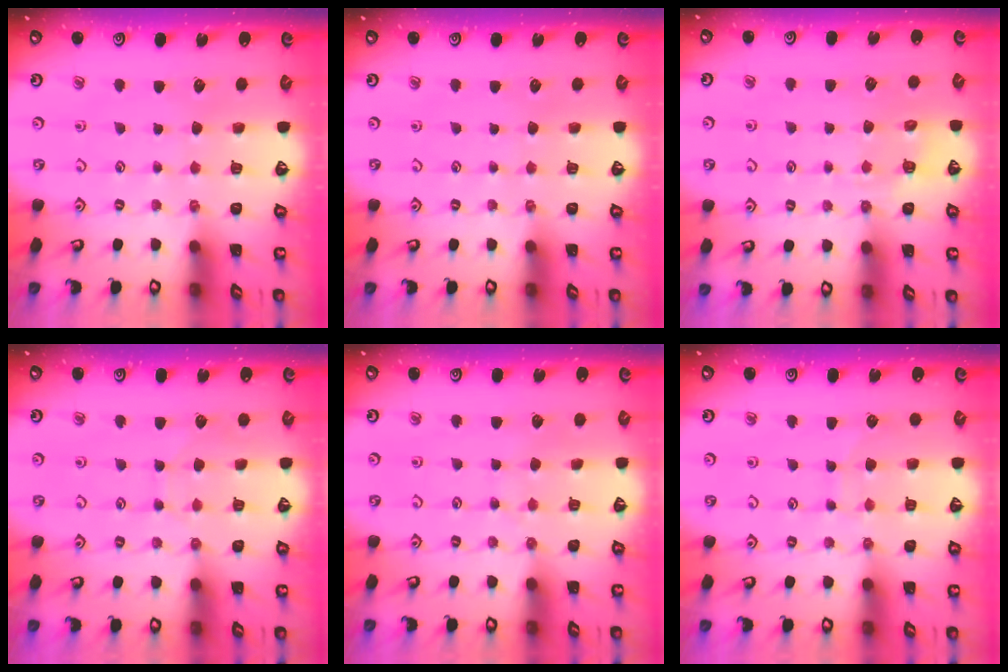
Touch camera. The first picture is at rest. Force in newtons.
{"total": 0.0}
{"total": 4.8, "press": 4.6, "slide": 1.3}
{"total": 5.8, "press": 5.8, "slide": 0.6}
{"total": 3.8, "press": 3.7, "slide": 0.3}
{"total": 7.6, "press": 7.6, "slide": 0.6}